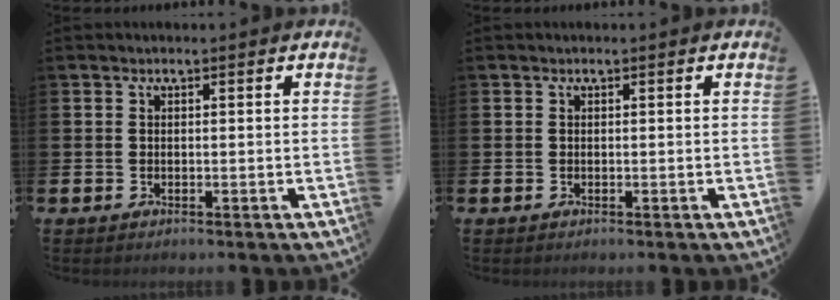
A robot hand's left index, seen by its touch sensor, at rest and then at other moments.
{"total": 0.0}